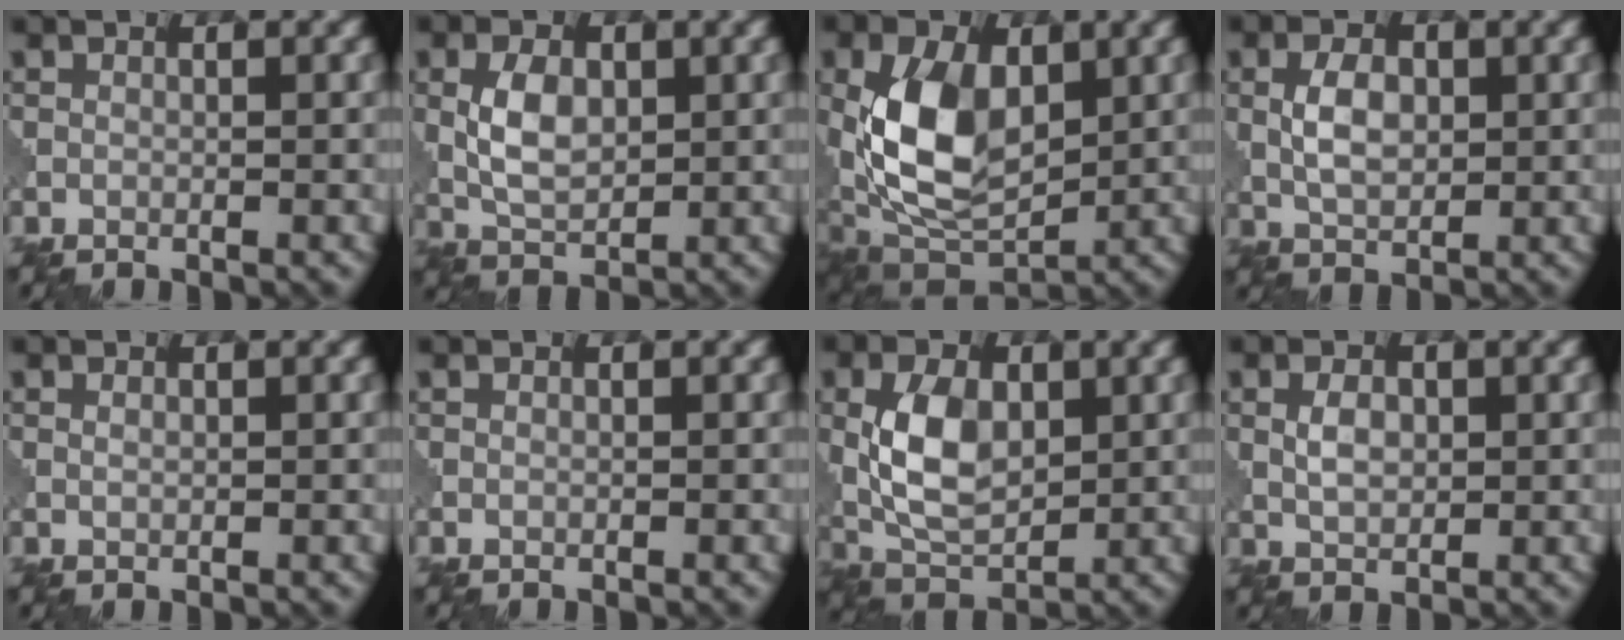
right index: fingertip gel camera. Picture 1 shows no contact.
{"total": 4.1, "force": [0.8, 2.6, 3.1], "torque": [-0.065, 0.000, 0.018]}
{"total": 9.7, "force": [1.1, 6.2, 7.4], "torque": [-0.157, -0.003, 0.020]}
{"total": 3.5, "force": [0.7, 2.2, 2.6], "torque": [-0.055, 0.000, 0.015]}
{"total": 0.6, "force": [0.4, 0.3, 0.3], "torque": [-0.005, -0.004, 0.012]}
{"total": 0.0}
{"total": 6.1, "force": [0.9, 3.9, 4.6], "torque": [-0.093, -0.001, 0.019]}
{"total": 2.1, "force": [0.7, 1.4, 1.5], "torque": [-0.030, 0.000, 0.014]}